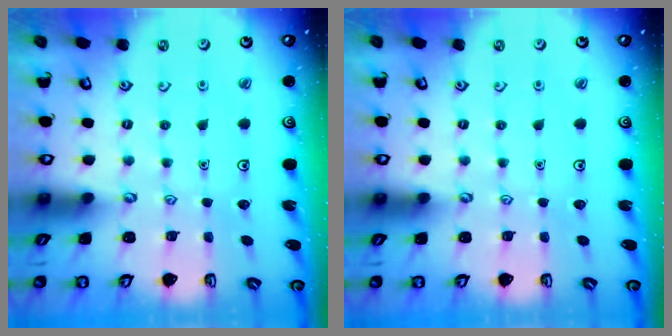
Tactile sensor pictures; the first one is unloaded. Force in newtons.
{"total": 0.0}